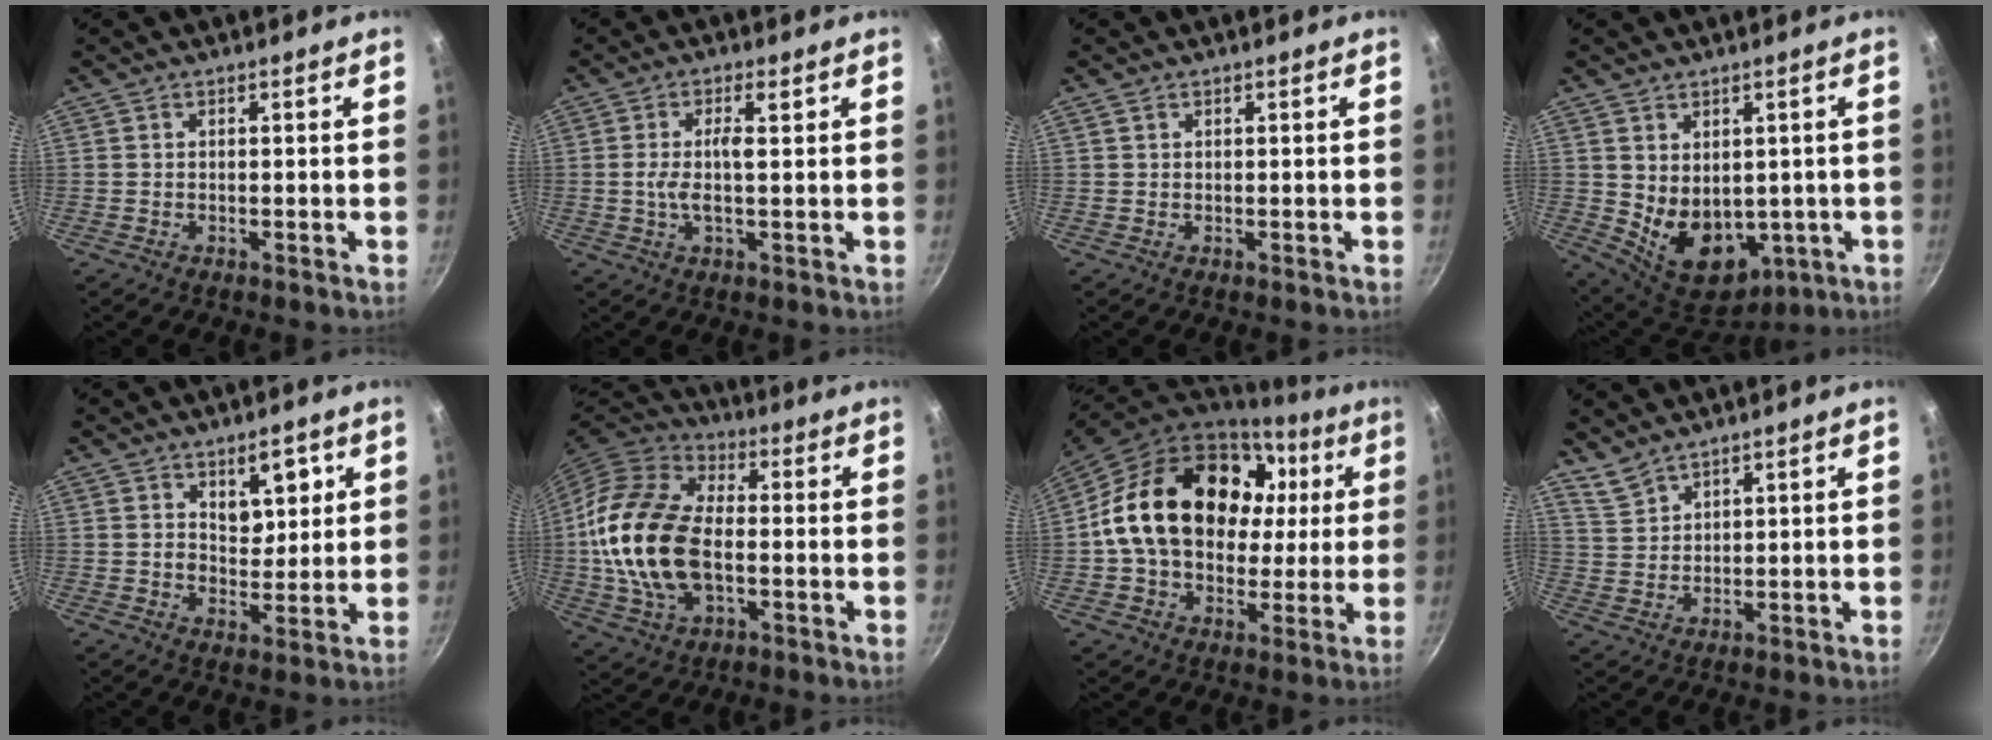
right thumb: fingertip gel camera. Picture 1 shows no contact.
{"total": 5.0, "force": [0.6, 1.3, 4.8], "torque": [-0.095, 0.005, 0.010]}
{"total": 0.6, "force": [0.4, 0.4, 0.2], "torque": [-0.004, 0.001, 0.007]}
{"total": 12.3, "force": [-0.2, 8.9, 8.5], "torque": [-0.107, -0.023, 0.030]}
{"total": 7.0, "force": [3.0, 4.5, 4.4], "torque": [-0.021, -0.022, 0.045]}
{"total": 20.8, "force": [-1.5, 12.8, 16.4], "torque": [-0.306, 0.025, -0.034]}
{"total": 25.6, "force": [4.4, 18.5, 17.2], "torque": [-0.278, 0.030, 0.076]}
{"total": 3.8, "force": [3.5, 1.2, 0.9], "torque": [-0.019, -0.012, 0.081]}